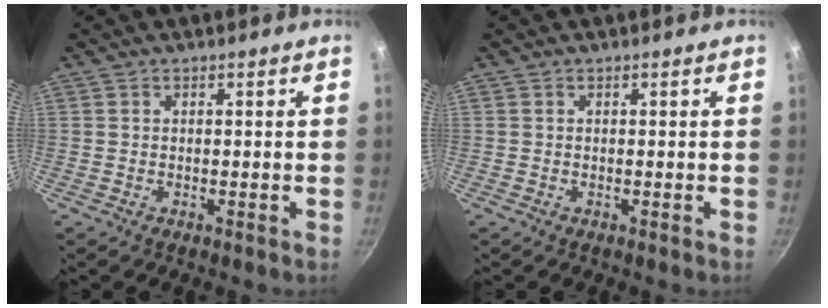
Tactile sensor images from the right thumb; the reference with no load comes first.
{"total": 0.0}